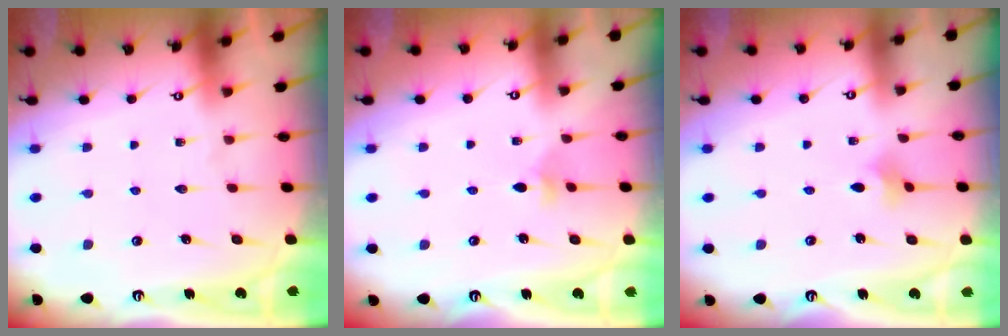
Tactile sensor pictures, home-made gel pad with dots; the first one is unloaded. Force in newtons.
{"total": 3.8, "press": 3.8, "slide": 0.8}
{"total": 2.8, "press": 2.7, "slide": 0.6}